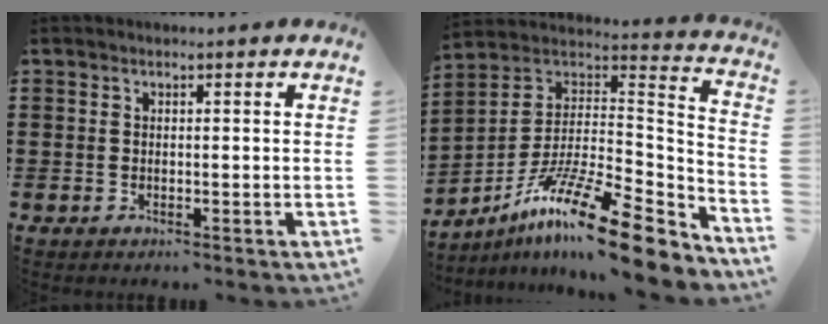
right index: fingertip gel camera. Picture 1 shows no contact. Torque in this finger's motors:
{"motor_torque": [1.52, 0.62, 0.81, 0.21]}